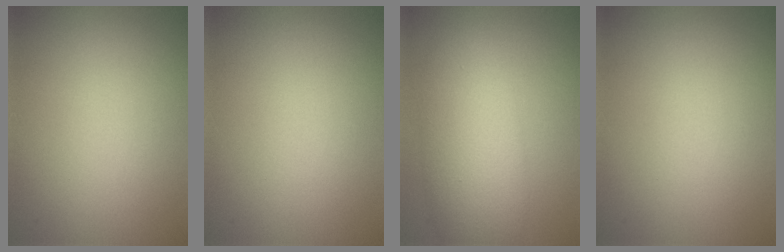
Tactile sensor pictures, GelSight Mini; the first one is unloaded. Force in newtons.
{"total": 0.0}
{"total": 6.5, "press": 6.5, "slide": 0.2}
{"total": 0.0}